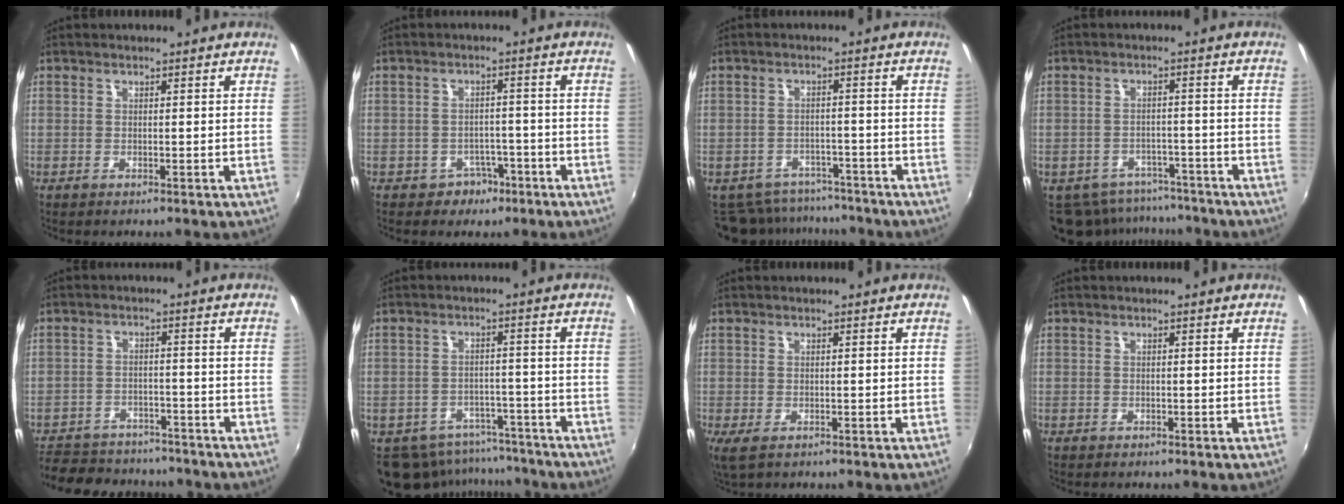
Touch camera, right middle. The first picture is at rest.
{"total": 4.3, "force": [-2.6, 3.3, 0.7], "torque": [-0.020, 0.011, -0.030]}
{"total": 10.2, "force": [-8.7, 5.0, 2.0], "torque": [-0.058, 0.001, -0.120]}
{"total": 11.3, "force": [-9.0, 6.2, 2.8], "torque": [-0.075, 0.002, -0.118]}
{"total": 15.8, "force": [-12.9, 7.4, 5.3], "torque": [-0.137, 0.014, -0.182]}
{"total": 13.8, "force": [-11.0, 7.4, 3.7], "torque": [-0.092, 0.015, -0.139]}
{"total": 2.4, "force": [-0.7, 0.6, 2.2], "torque": [-0.040, -0.011, -0.008]}
{"total": 0.0}